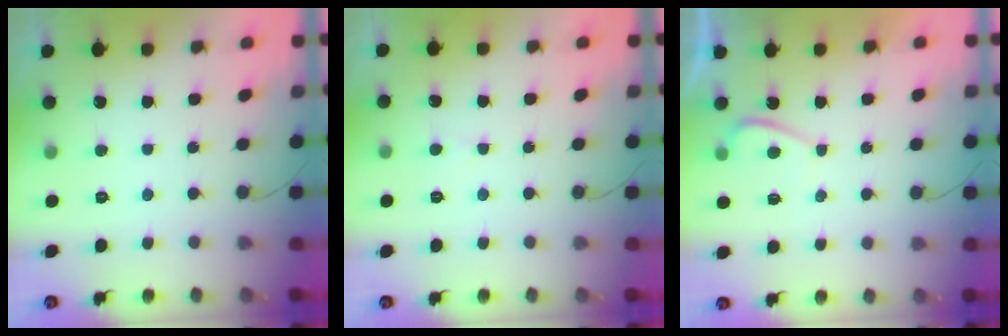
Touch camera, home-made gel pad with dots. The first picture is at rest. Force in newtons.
{"total": 2.9, "press": 2.9, "slide": 0.4}
{"total": 1.9, "press": 1.8, "slide": 0.7}